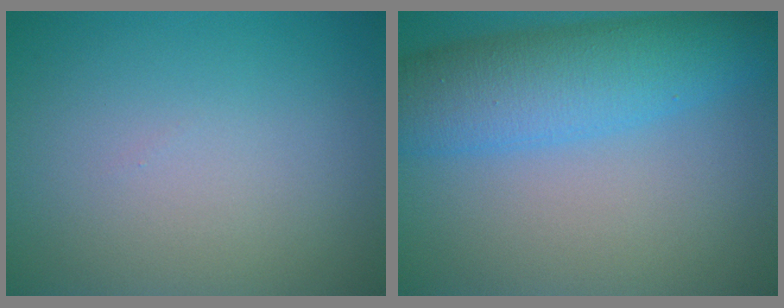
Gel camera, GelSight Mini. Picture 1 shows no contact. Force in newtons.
{"total": 7.5, "press": 7.5, "slide": 0.2}